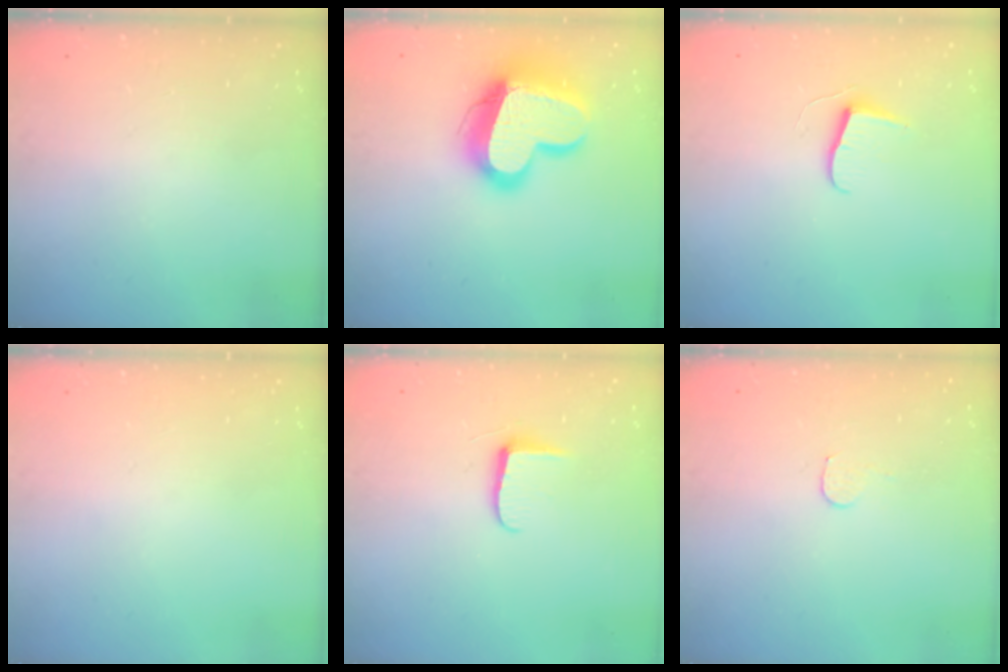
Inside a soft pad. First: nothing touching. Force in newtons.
{"total": 19.4, "press": 19.3, "slide": 1.7}
{"total": 6.8, "press": 6.8, "slide": 0.5}
{"total": 0.0}
{"total": 5.6, "press": 5.6, "slide": 0.7}
{"total": 3.5, "press": 3.5, "slide": 0.3}